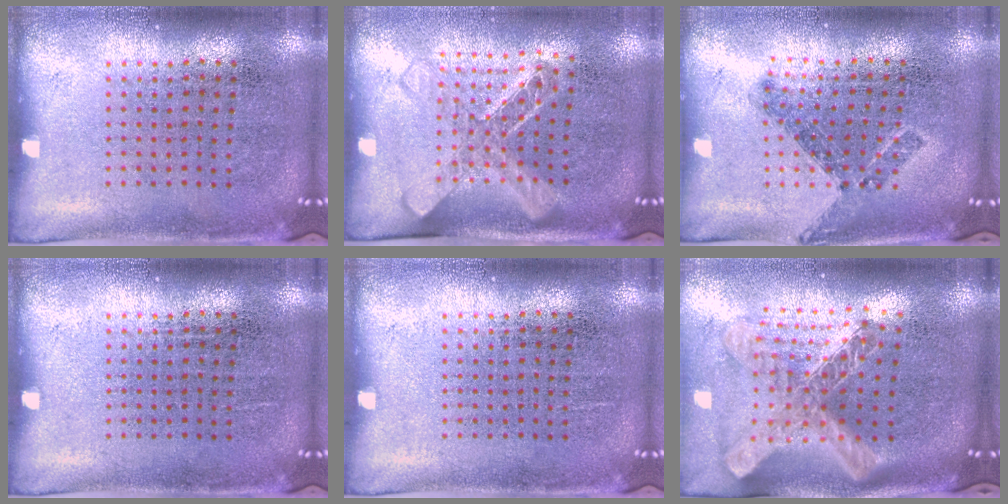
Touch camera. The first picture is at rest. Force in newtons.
{"total": 1.7, "press": 1.4, "slide": 1.0}
{"total": 0.8, "press": 0.8, "slide": 0.3}
{"total": 0.0}
{"total": 0.0}
{"total": 2.8, "press": 1.9, "slide": 2.1}